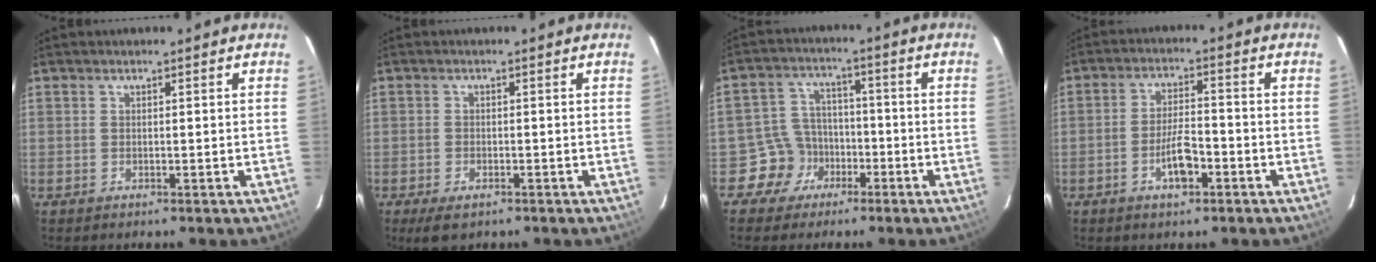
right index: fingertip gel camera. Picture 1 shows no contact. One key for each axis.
{"total": 4.1, "fx": -2.7, "fy": 1.9, "fz": 2.5, "tx": -0.059, "ty": -0.013, "tz": -0.046}
{"total": 6.7, "fx": -3.8, "fy": 5.5, "fz": 0.6, "tx": -0.028, "ty": 0.033, "tz": -0.065}
{"total": 6.2, "fx": -3.1, "fy": 2.1, "fz": 5.0, "tx": -0.099, "ty": 0.004, "tz": -0.051}